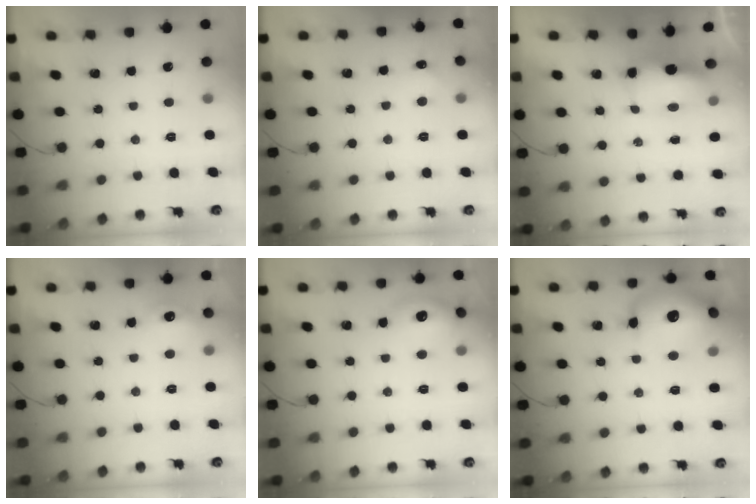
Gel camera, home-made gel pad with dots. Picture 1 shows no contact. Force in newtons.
{"total": 4.7, "press": 4.5, "slide": 1.3}
{"total": 7.4, "press": 7.4, "slide": 0.6}
{"total": 7.4, "press": 7.4, "slide": 0.8}
{"total": 12.6, "press": 12.6, "slide": 0.9}
{"total": 16.1, "press": 15.7, "slide": 3.2}